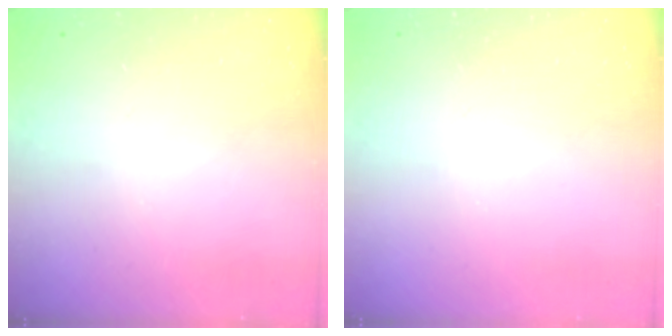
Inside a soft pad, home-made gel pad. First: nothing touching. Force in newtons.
{"total": 0.0}